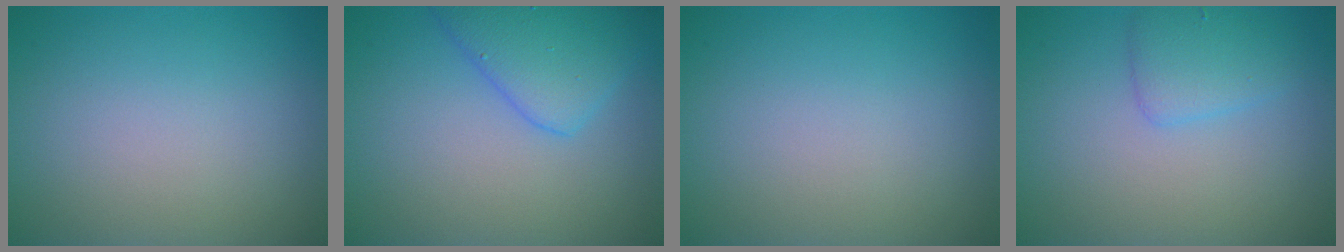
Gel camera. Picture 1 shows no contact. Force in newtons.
{"total": 4.4, "press": 4.4, "slide": 0.0}
{"total": 0.0}
{"total": 2.4, "press": 2.4, "slide": 0.0}